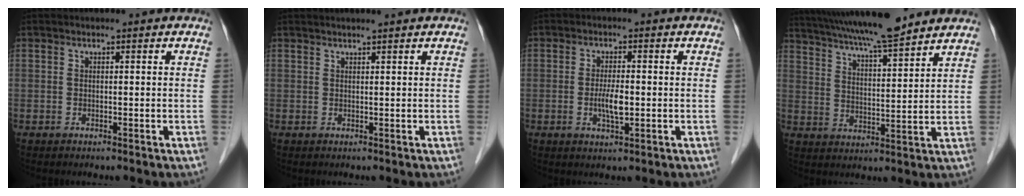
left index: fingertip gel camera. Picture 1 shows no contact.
{"total": 3.2, "force": [2.9, -0.2, 1.4], "torque": [-0.015, 0.022, 0.041]}
{"total": 3.6, "force": [-0.6, 0.9, 3.5], "torque": [-0.070, -0.002, -0.009]}
{"total": 16.7, "force": [14.6, 0.8, 8.0], "torque": [-0.141, 0.022, 0.231]}